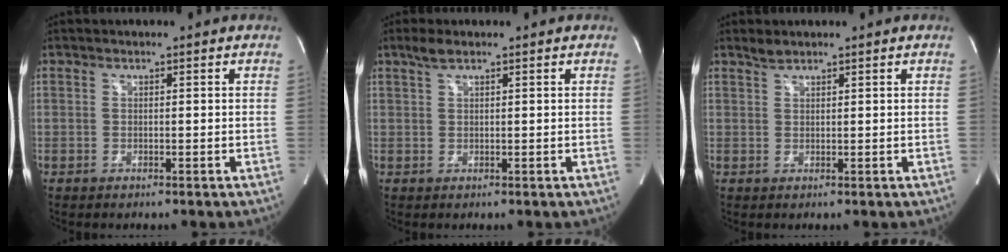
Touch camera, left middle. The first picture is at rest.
{"total": 2.0, "force": [1.5, 0.3, 1.3], "torque": [-0.034, 0.007, 0.032]}
{"total": 1.3, "force": [1.2, 0.2, 0.3], "torque": [-0.012, 0.002, 0.028]}